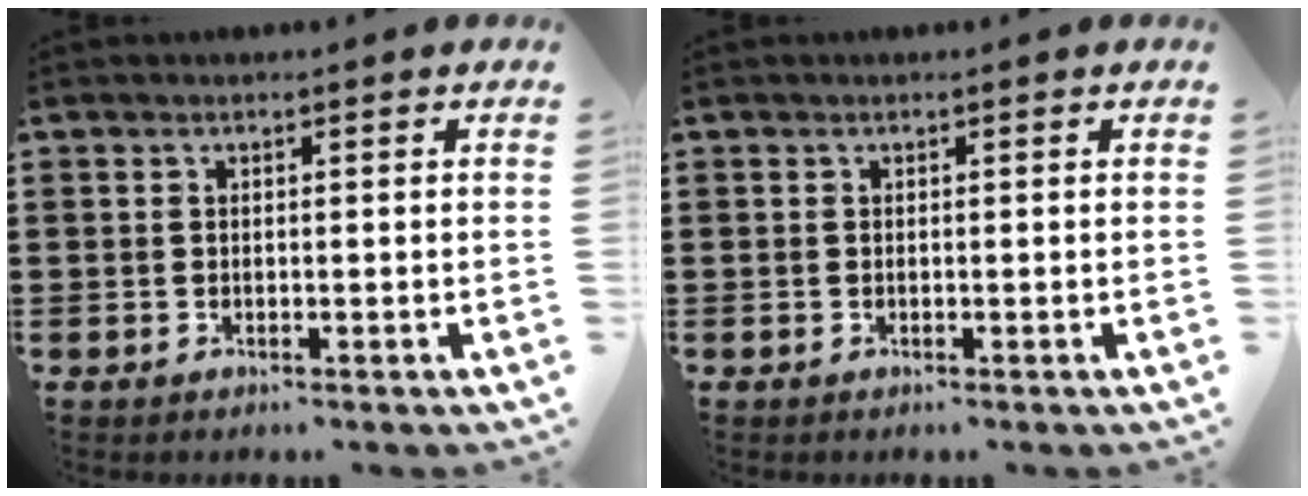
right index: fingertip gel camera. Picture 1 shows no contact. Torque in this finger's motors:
{"motor_torque": [1.24, 0.90, 0.00, 0.00]}